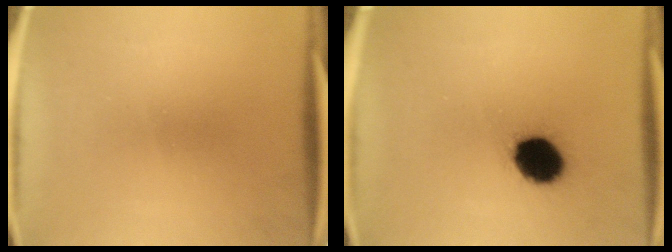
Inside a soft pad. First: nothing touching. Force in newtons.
{"total": 12.3}